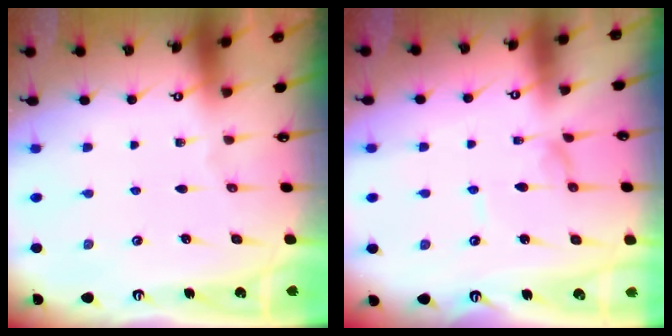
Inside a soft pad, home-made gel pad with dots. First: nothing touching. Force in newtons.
{"total": 0.0}